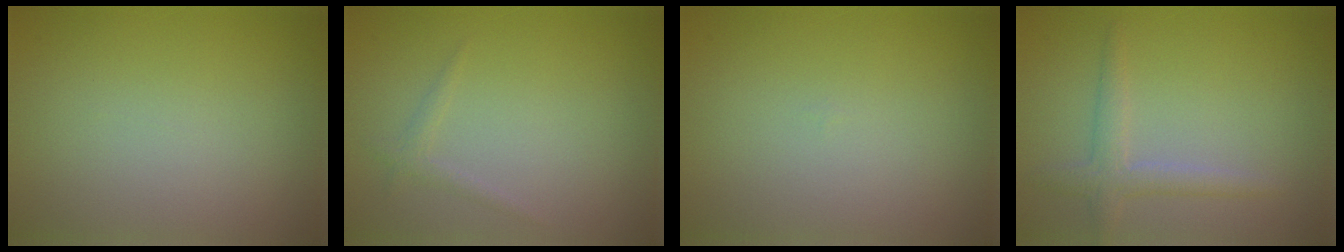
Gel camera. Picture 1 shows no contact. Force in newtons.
{"total": 0.9, "press": 0.9, "slide": 0.0}
{"total": 0.0}
{"total": 2.3, "press": 2.3, "slide": 0.1}